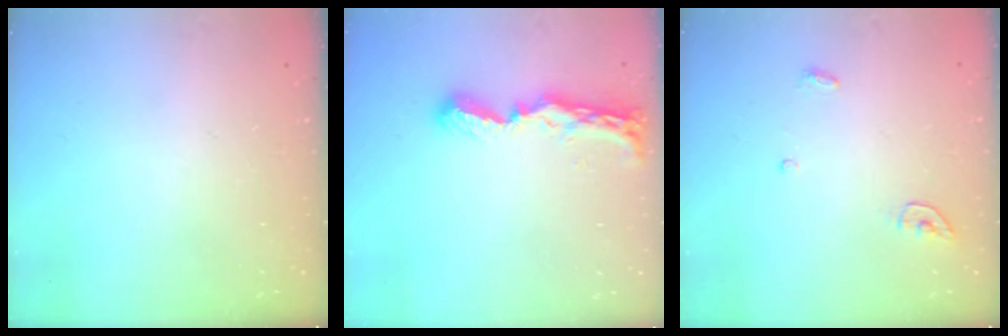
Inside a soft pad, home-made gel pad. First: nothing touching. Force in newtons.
{"total": 8.8, "press": 8.8, "slide": 0.3}
{"total": 3.8, "press": 3.7, "slide": 0.3}